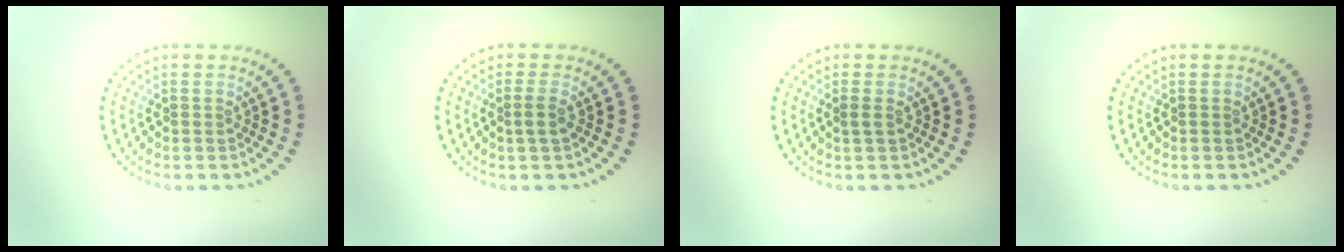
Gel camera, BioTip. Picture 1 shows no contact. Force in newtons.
{"total": 1.3, "press": 1.1, "slide": 0.7}
{"total": 0.7, "press": 0.6, "slide": 0.2}
{"total": 0.0}